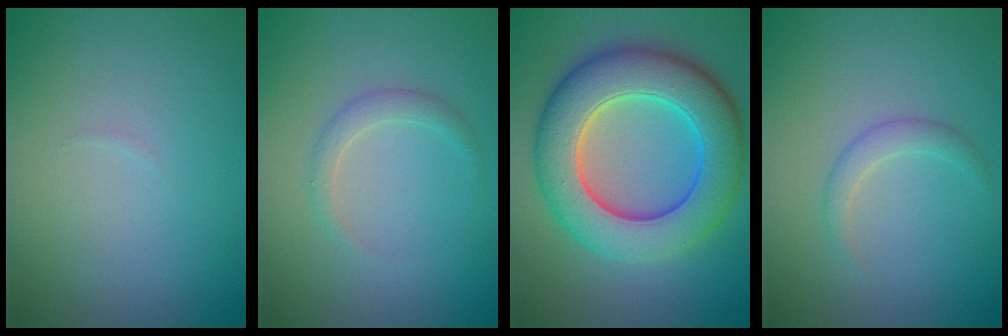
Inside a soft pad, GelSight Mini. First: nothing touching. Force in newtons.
{"total": 1.5, "press": 1.5, "slide": 0.1}
{"total": 10.3, "press": 10.3, "slide": 0.3}
{"total": 1.4, "press": 1.4, "slide": 0.1}